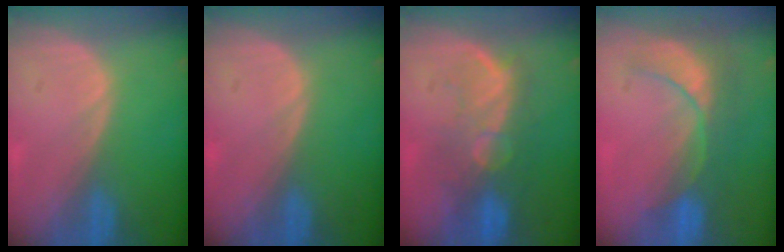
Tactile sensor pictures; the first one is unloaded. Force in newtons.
{"total": 0.0}
{"total": 9.6, "press": 8.5, "slide": 4.4}
{"total": 8.9, "press": 7.7, "slide": 4.5}